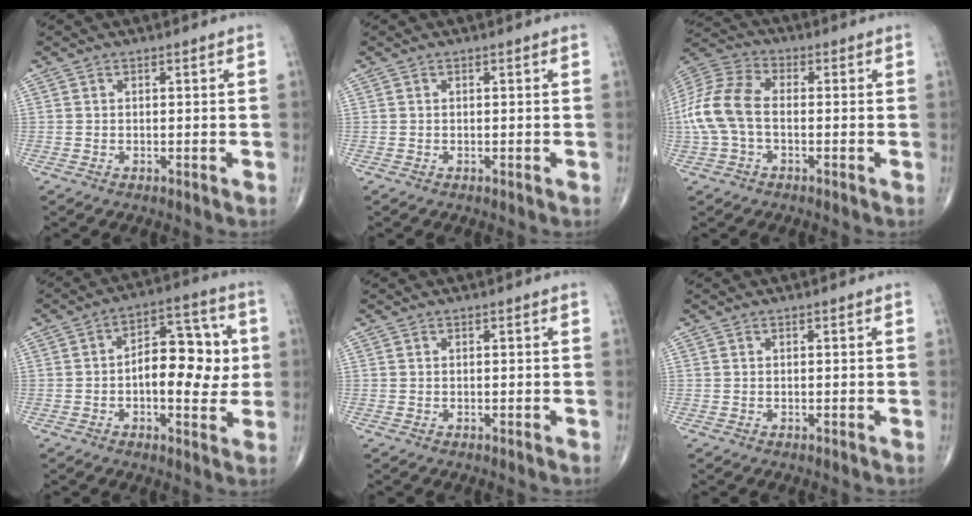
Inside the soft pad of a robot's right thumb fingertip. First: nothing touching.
{"total": 0.0}
{"total": 12.4, "force": [-1.1, 7.6, 9.8], "torque": [-0.221, 0.032, -0.027]}
{"total": 13.0, "force": [0.0, 6.8, 11.0], "torque": [-0.126, 0.024, -0.006]}
{"total": 0.0}
{"total": 0.0}